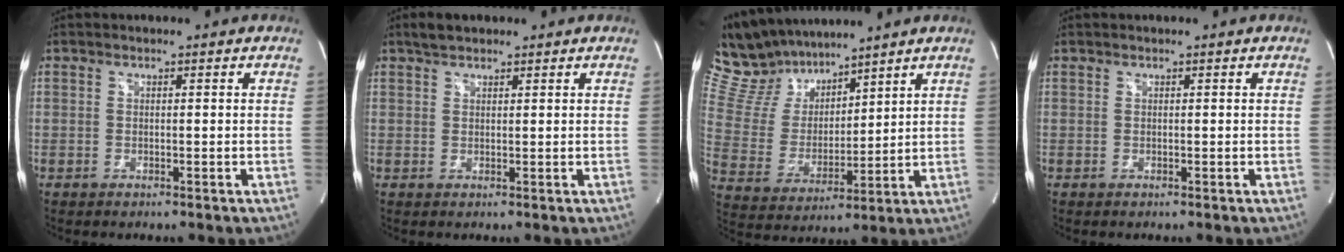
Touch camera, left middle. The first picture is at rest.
{"total": 2.7, "force": [2.2, 0.9, 1.2], "torque": [-0.028, 0.013, 0.038]}
{"total": 12.4, "force": [11.2, 4.2, 3.4], "torque": [-0.090, 0.023, 0.226]}
{"total": 0.0}